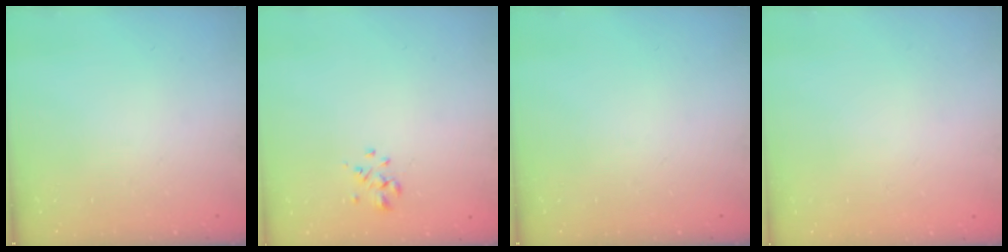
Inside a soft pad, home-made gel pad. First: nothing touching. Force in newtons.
{"total": 1.3, "press": 1.1, "slide": 0.6}
{"total": 0.0}
{"total": 1.9, "press": 1.9, "slide": 0.2}